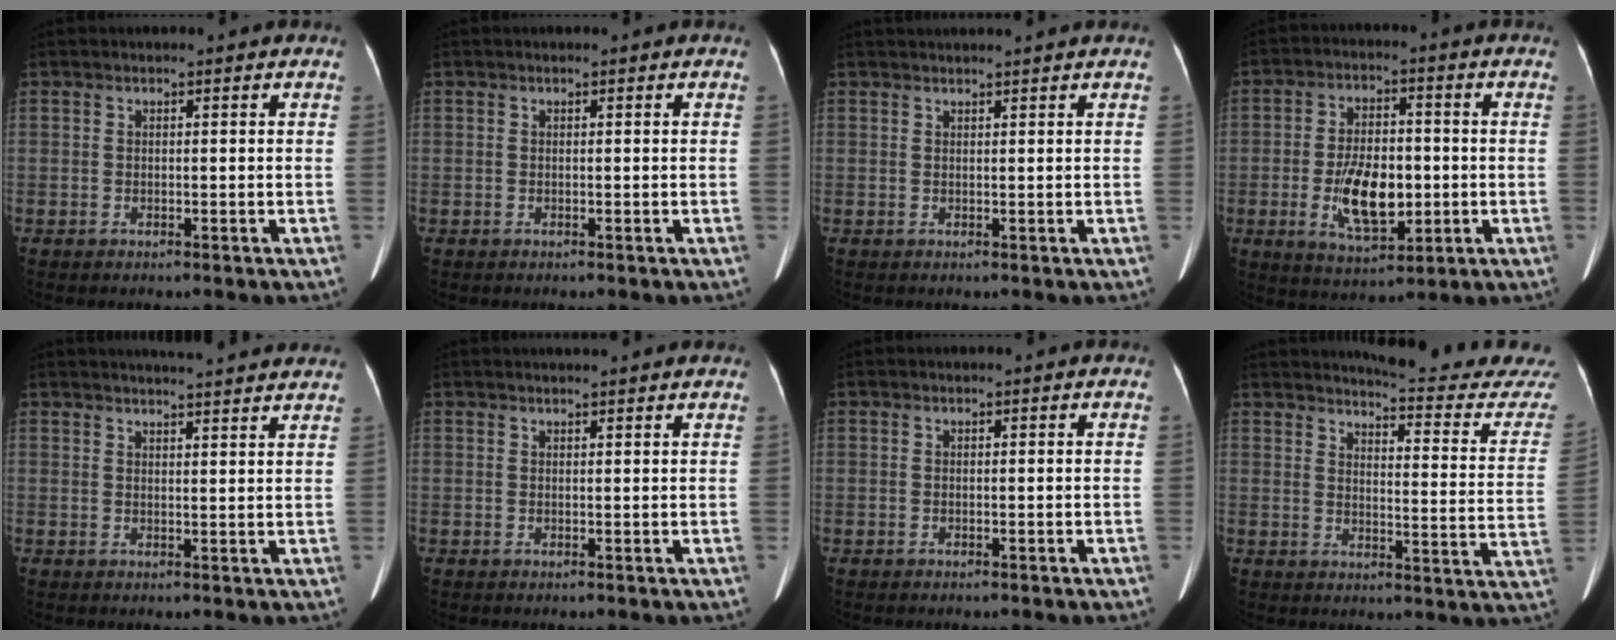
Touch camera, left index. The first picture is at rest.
{"total": 0.0}
{"total": 5.3, "force": [5.0, -0.5, 1.7], "torque": [-0.016, 0.030, 0.063]}
{"total": 10.0, "force": [-1.9, 4.7, 8.6], "torque": [-0.163, -0.002, -0.028]}
{"total": 11.6, "force": [10.7, 0.5, 4.4], "torque": [-0.056, 0.012, 0.121]}
{"total": 5.3, "force": [4.9, 0.3, 2.0], "torque": [-0.024, 0.023, 0.053]}
{"total": 0.0}
{"total": 19.0, "force": [18.5, -0.3, 4.0], "torque": [-0.054, -0.132, 0.202]}